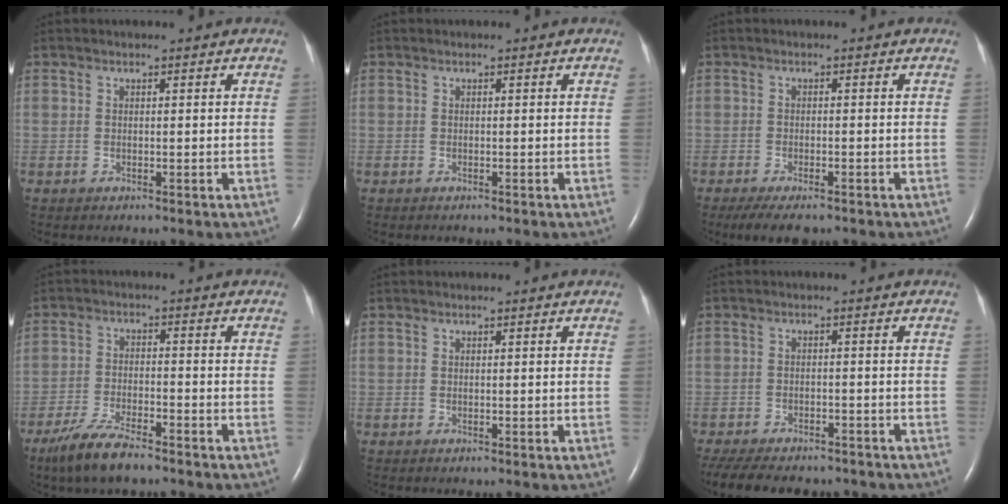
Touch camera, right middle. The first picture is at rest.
{"total": 0.0}
{"total": 5.8, "force": [-4.4, 1.7, 3.4], "torque": [-0.054, -0.011, -0.070]}
{"total": 7.6, "force": [-5.8, 1.3, 4.7], "torque": [-0.103, -0.018, -0.107]}
{"total": 0.0}
{"total": 16.4, "force": [-13.7, 5.9, 6.9], "torque": [-0.174, -0.019, -0.180]}